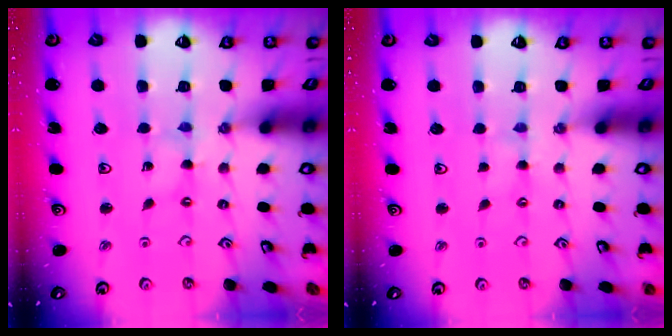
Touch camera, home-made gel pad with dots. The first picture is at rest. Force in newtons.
{"total": 1.5, "press": 1.5, "slide": 0.3}